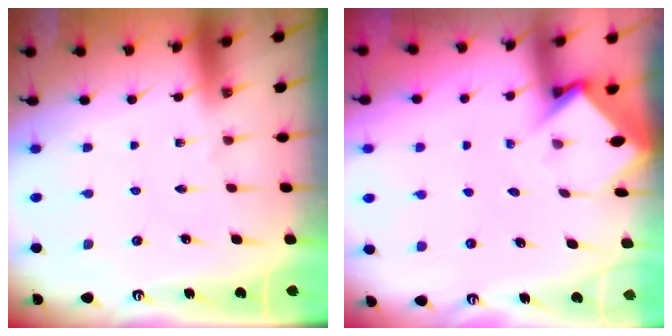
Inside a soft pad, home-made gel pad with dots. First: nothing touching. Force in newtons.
{"total": 3.6, "press": 3.6, "slide": 0.3}